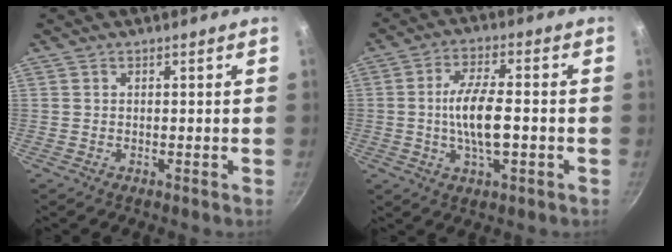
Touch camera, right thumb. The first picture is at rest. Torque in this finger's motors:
{"motor_torque": [1.07, 0.94, 1.73, -1.04, 0.71]}